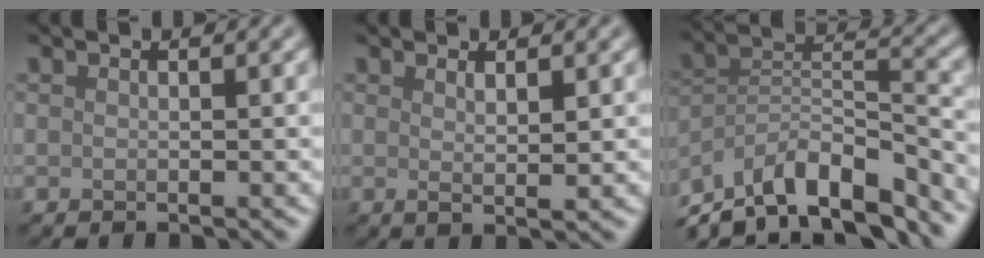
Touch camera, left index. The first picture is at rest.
{"total": 1.5, "force": [0.7, 0.3, 1.3], "torque": [-0.024, -0.005, 0.011]}
{"total": 11.4, "force": [-8.6, 3.9, 6.3], "torque": [-0.112, 0.016, -0.163]}